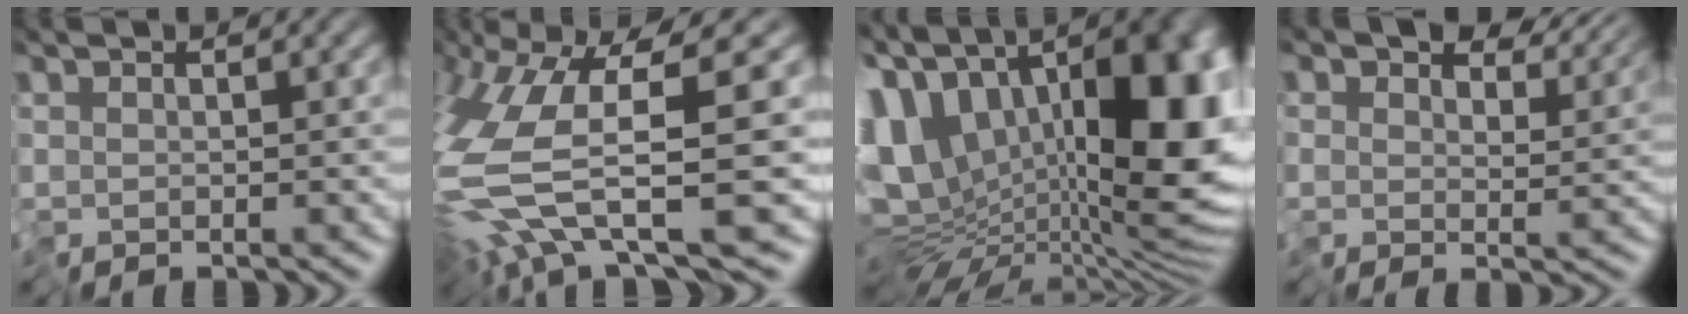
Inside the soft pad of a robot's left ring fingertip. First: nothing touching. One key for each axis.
{"total": 9.4, "fx": -1.2, "fy": 1.9, "fz": 9.1, "tx": -0.199, "ty": -0.011, "tz": -0.023}
{"total": 18.1, "fx": 4.1, "fy": 10.4, "fz": 14.2, "tx": -0.257, "ty": -0.012, "tz": 0.112}
{"total": 7.1, "fx": 5.5, "fy": 3.1, "fz": 3.2, "tx": -0.056, "ty": 0.011, "tz": 0.089}